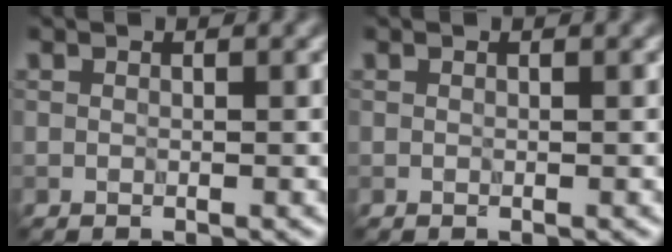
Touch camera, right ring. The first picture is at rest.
{"total": 0.0}